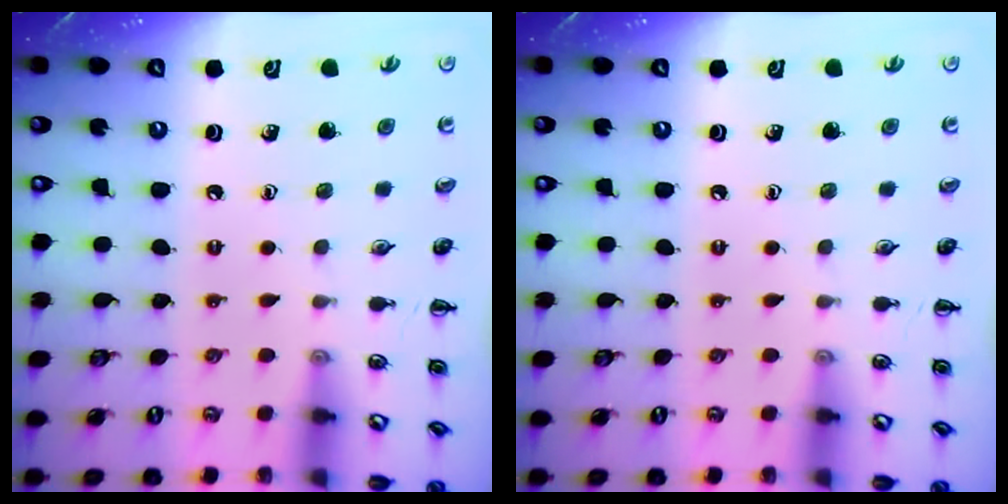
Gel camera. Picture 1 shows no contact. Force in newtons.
{"total": 0.0}